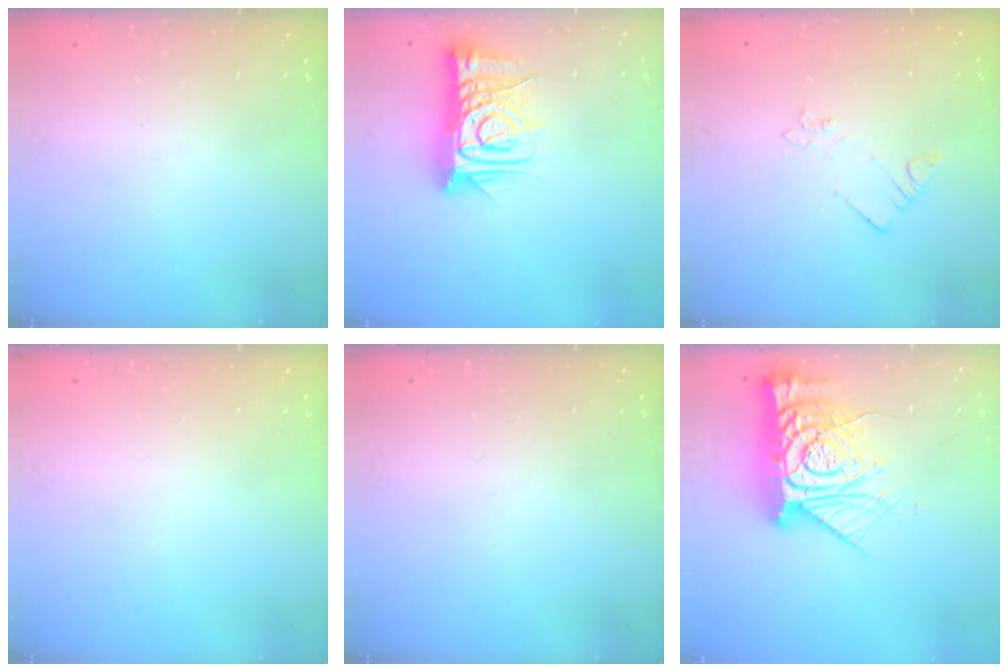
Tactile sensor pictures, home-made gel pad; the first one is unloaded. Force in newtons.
{"total": 13.2, "press": 13.1, "slide": 1.6}
{"total": 2.1, "press": 2.1, "slide": 0.4}
{"total": 0.0}
{"total": 0.0}
{"total": 22.0, "press": 21.9, "slide": 2.2}